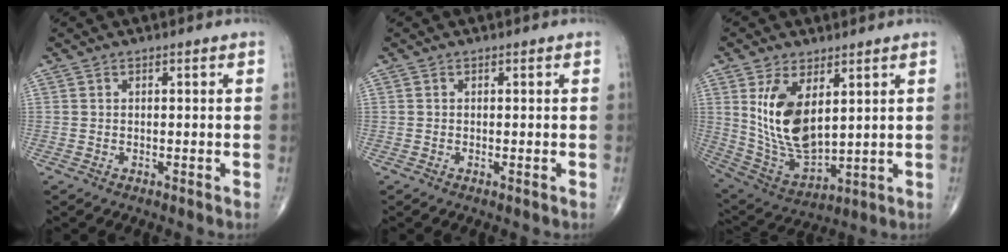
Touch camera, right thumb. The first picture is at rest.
{"total": 0.0}
{"total": 14.3, "force": [4.0, 7.3, 11.6], "torque": [-0.207, -0.022, 0.100]}